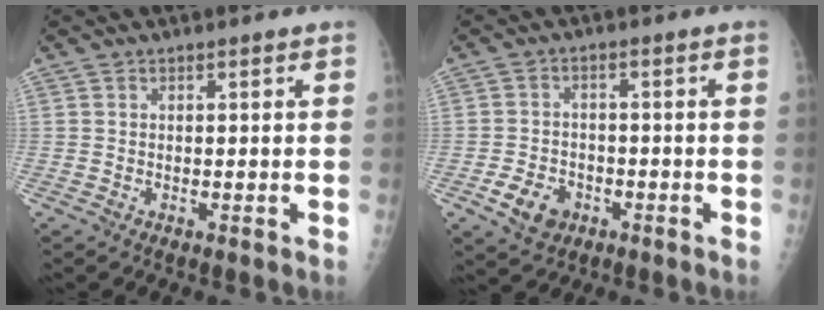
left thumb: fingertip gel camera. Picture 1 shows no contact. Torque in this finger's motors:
{"motor_torque": [-0.54, 0.71, 0.17, 0.05, 0.02]}